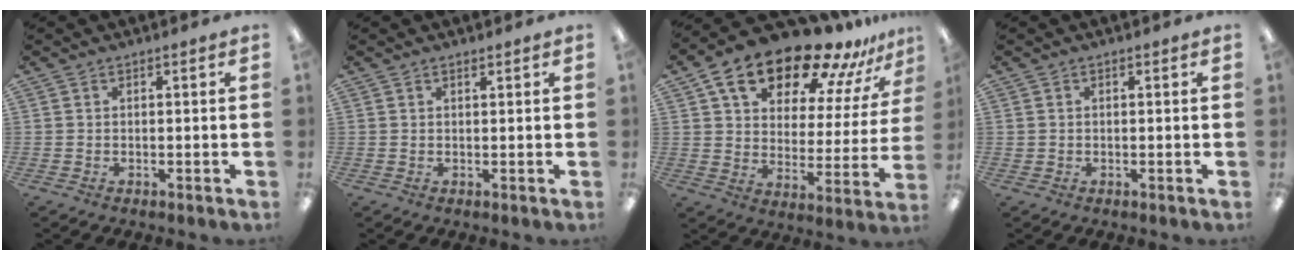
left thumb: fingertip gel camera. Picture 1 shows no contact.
{"total": 0.6, "force": [0.6, 0.1, 0.1], "torque": [-0.003, -0.001, 0.011]}
{"total": 20.1, "force": [14.9, 8.3, 10.7], "torque": [-0.177, -0.099, 0.253]}
{"total": 0.6, "force": [0.1, 0.6, 0.0], "torque": [0.000, 0.005, 0.000]}